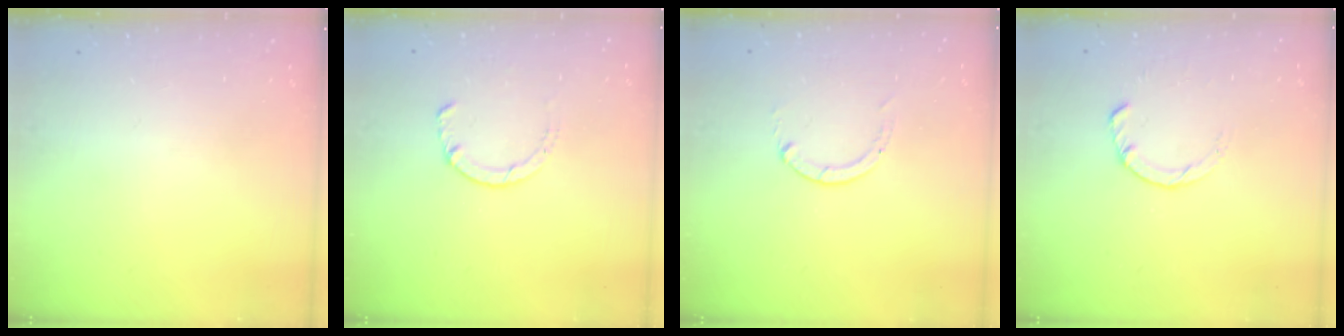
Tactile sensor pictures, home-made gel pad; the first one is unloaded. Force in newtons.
{"total": 1.5, "press": 1.5, "slide": 0.3}
{"total": 0.0}
{"total": 3.0, "press": 3.0, "slide": 0.4}